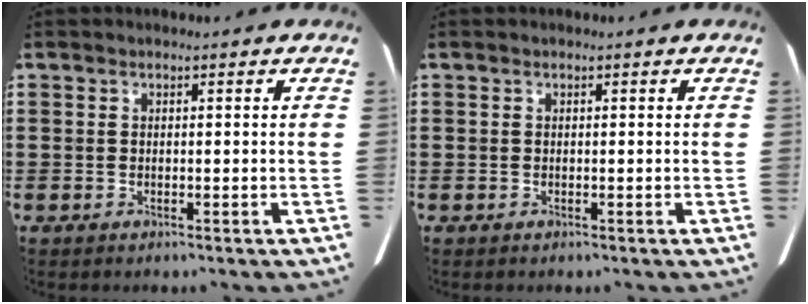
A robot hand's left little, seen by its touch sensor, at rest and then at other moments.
{"total": 0.0}